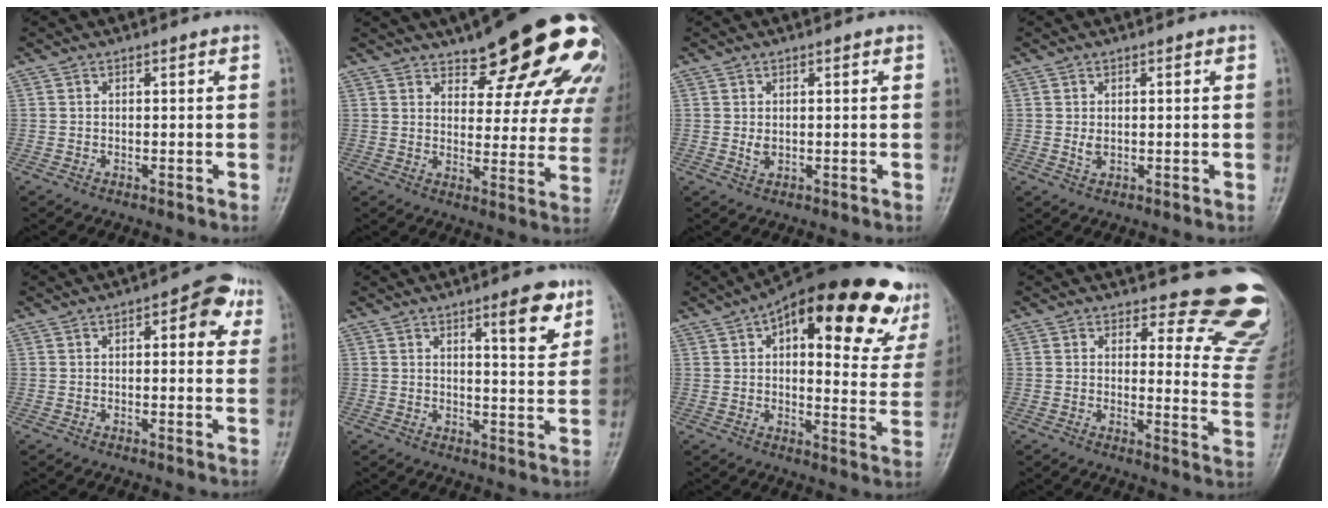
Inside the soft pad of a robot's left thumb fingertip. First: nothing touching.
{"total": 22.8, "force": [14.0, 8.0, 16.2], "torque": [-0.181, -0.054, 0.177]}
{"total": 2.1, "force": [0.4, 1.3, 1.6], "torque": [-0.025, -0.003, 0.010]}
{"total": 2.1, "force": [0.4, 1.3, 1.6], "torque": [-0.029, -0.002, 0.009]}
{"total": 7.3, "force": [2.7, 3.3, 5.9], "torque": [-0.050, 0.006, 0.025]}
{"total": 7.1, "force": [4.1, 1.8, 5.5], "torque": [-0.069, -0.025, 0.057]}
{"total": 27.4, "force": [14.8, 10.6, 20.5], "torque": [-0.252, -0.012, 0.193]}
{"total": 14.2, "force": [12.7, 4.6, 4.4], "torque": [0.000, -0.127, 0.119]}